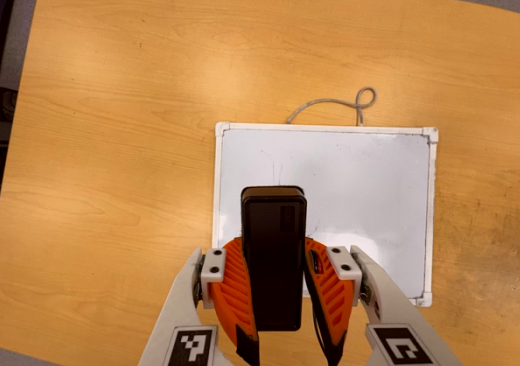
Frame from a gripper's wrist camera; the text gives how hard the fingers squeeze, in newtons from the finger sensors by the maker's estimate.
{"total": 8.1, "left": 6.3, "right": 9.9}